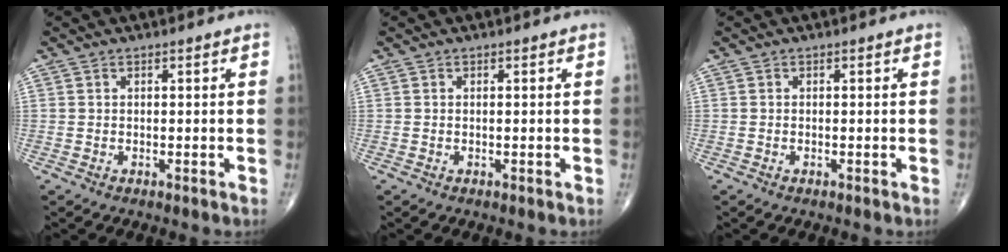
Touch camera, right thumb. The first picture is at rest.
{"total": 0.0}
{"total": 0.0}